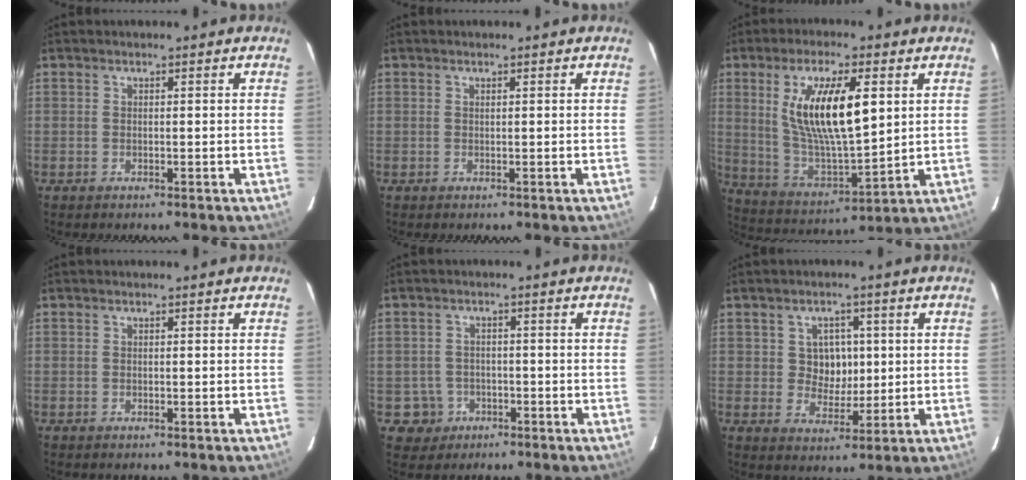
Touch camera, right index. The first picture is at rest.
{"total": 0.0}
{"total": 16.7, "force": [4.6, 5.5, 15.0], "torque": [-0.278, -0.004, 0.096]}
{"total": 0.0}
{"total": 4.8, "force": [-1.8, 4.5, 0.1], "torque": [-0.012, 0.020, -0.024]}
{"total": 5.6, "force": [0.9, 5.0, 2.4], "torque": [-0.039, 0.010, 0.021]}